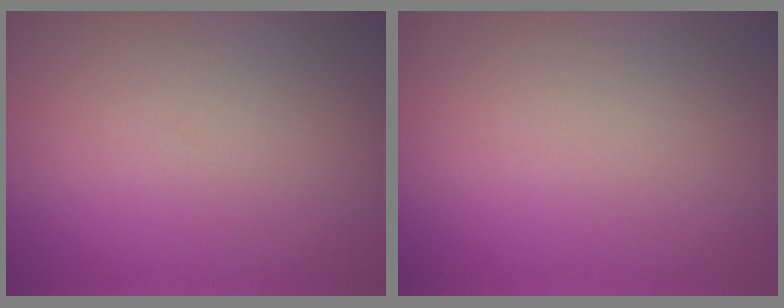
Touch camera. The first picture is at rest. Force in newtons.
{"total": 0.0}